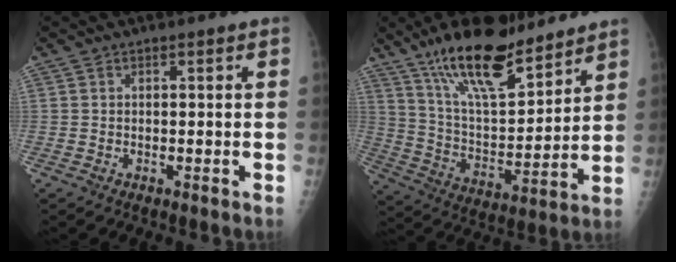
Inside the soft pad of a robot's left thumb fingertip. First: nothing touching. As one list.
[{"total": 19.5, "force": [14.2, 6.3, 11.7], "torque": [-0.165, -0.076, 0.253]}]